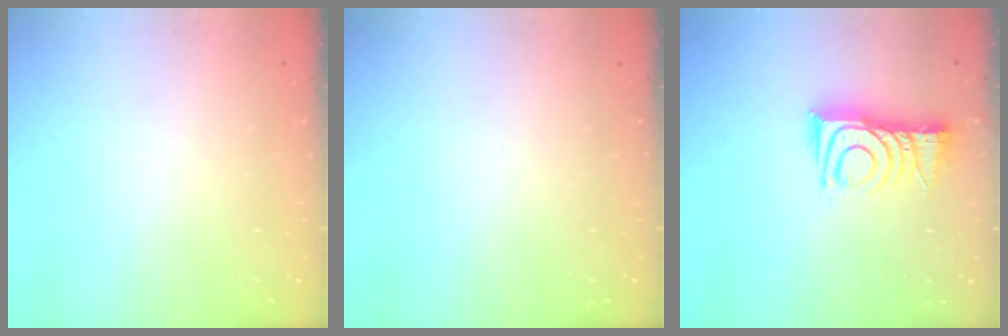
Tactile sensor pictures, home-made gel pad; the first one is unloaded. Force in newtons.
{"total": 0.0}
{"total": 11.4, "press": 11.4, "slide": 0.6}